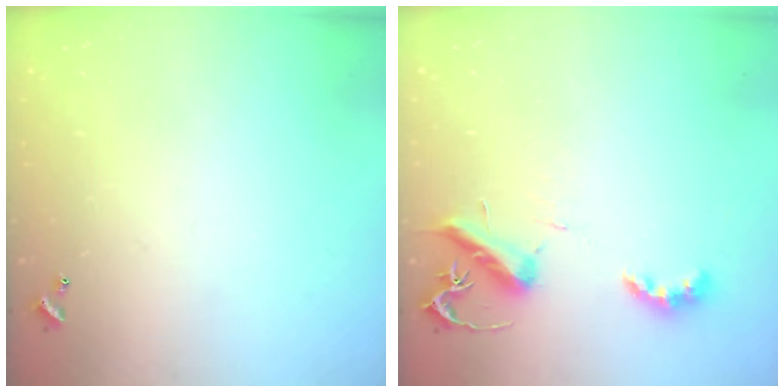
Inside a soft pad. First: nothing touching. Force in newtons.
{"total": 6.9, "press": 6.8, "slide": 0.4}